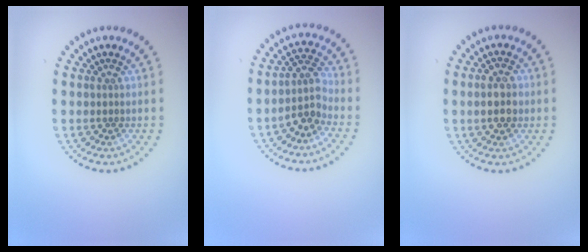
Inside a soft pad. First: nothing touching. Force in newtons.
{"total": 2.8, "press": 2.2, "slide": 1.6}
{"total": 3.4, "press": 3.4, "slide": 0.1}